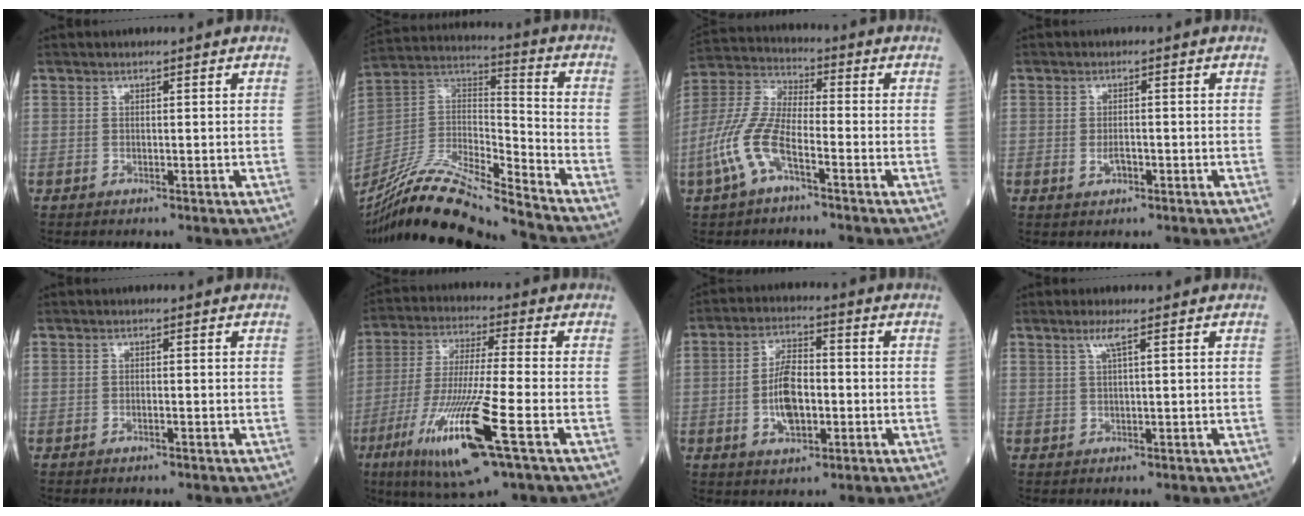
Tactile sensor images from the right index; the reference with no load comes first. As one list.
[{"total": 20.1, "force": [-17.7, 0.8, 9.4], "torque": [-0.207, -0.001, -0.329]}, {"total": 10.2, "force": [-4.5, 3.7, 8.4], "torque": [-0.207, 0.005, -0.095]}, {"total": 1.9, "force": [-0.7, 0.9, 1.5], "torque": [-0.025, 0.001, -0.009]}, {"total": 0.5, "force": [-0.4, 0.1, 0.4], "torque": [-0.006, 0.002, -0.005]}, {"total": 16.7, "force": [-6.8, 0.7, 15.2], "torque": [-0.317, -0.035, -0.124]}, {"total": 7.7, "force": [-1.4, 3.4, 6.8], "torque": [-0.135, 0.008, -0.025]}, {"total": 2.1, "force": [1.1, -0.2, 1.8], "torque": [-0.042, 0.003, 0.023]}]